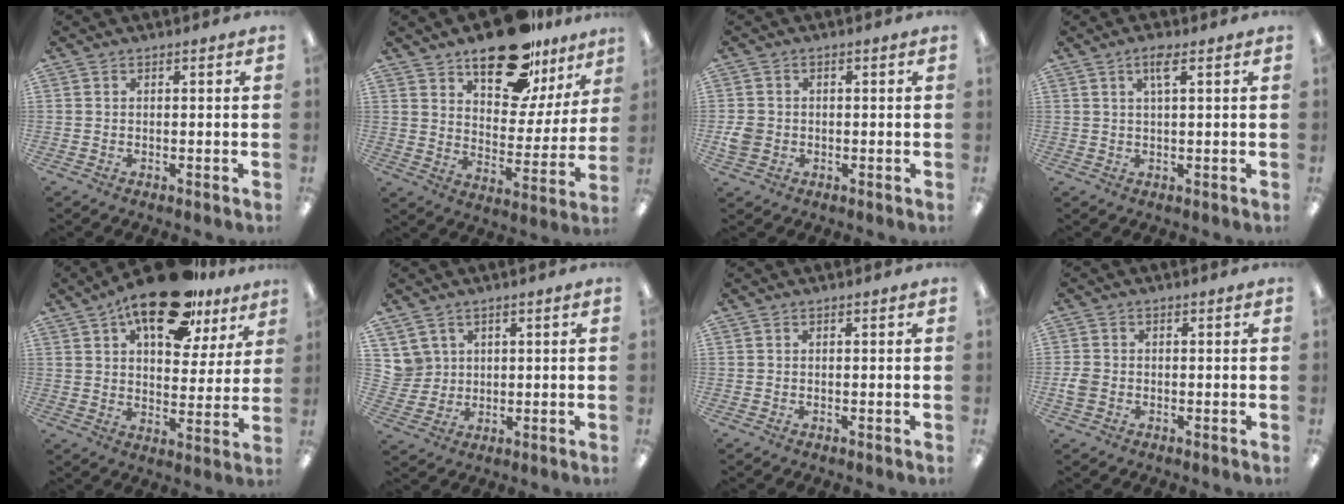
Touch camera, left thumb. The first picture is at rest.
{"total": 20.2, "force": [14.5, 9.2, 10.6], "torque": [-0.156, -0.087, 0.246]}
{"total": 3.6, "force": [-0.8, 3.2, 1.5], "torque": [-0.015, 0.004, -0.014]}
{"total": 3.7, "force": [1.8, 0.7, 3.1], "torque": [-0.060, 0.004, 0.027]}
{"total": 19.6, "force": [13.1, 8.6, 11.9], "torque": [-0.184, -0.061, 0.218]}
{"total": 5.2, "force": [2.7, 4.4, -0.1], "torque": [-0.012, -0.004, 0.053]}
{"total": 0.0}
{"total": 2.8, "force": [-0.8, 2.2, 1.6], "torque": [-0.032, 0.003, -0.015]}